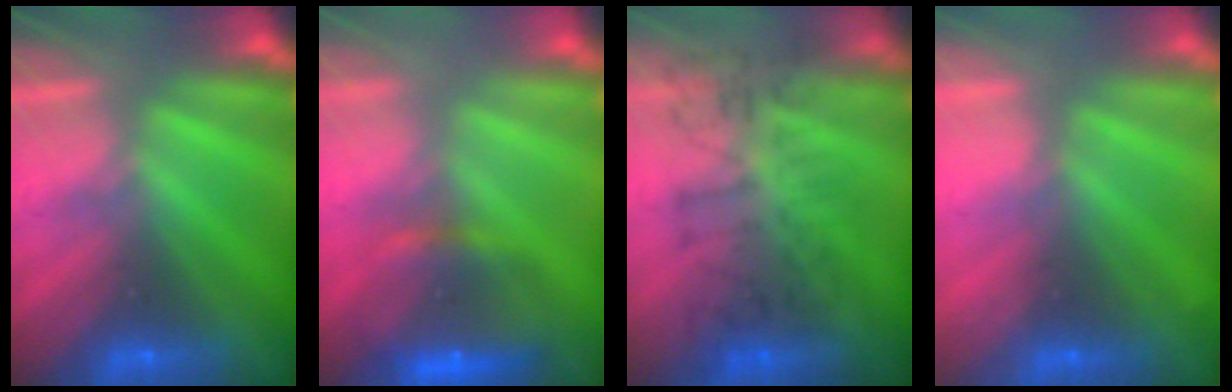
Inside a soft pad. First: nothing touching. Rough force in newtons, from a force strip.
{"total": 6.9}
{"total": 4.8}
{"total": 2.3}